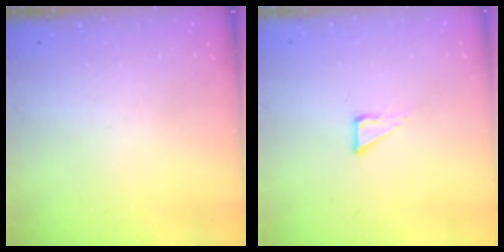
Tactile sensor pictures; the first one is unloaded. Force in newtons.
{"total": 3.5, "press": 3.5, "slide": 0.2}